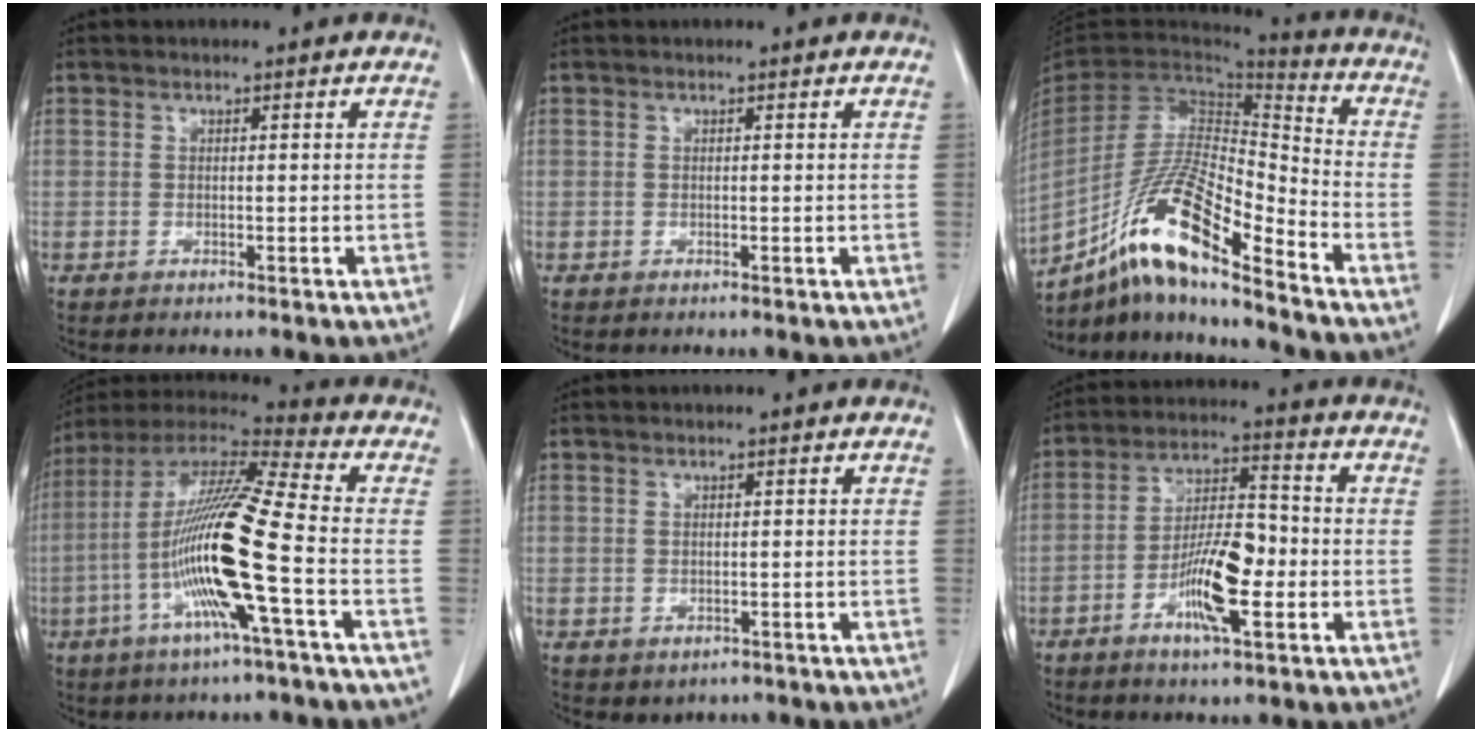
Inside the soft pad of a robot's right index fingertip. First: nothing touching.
{"total": 0.0}
{"total": 17.8, "force": [-11.8, 2.1, 13.1], "torque": [-0.264, -0.011, -0.216]}
{"total": 17.9, "force": [-4.4, -0.1, 17.4], "torque": [-0.343, -0.004, -0.096]}
{"total": 2.0, "force": [-0.8, 1.8, 0.6], "torque": [-0.009, 0.001, 0.000]}
{"total": 10.5, "force": [-3.4, 2.5, 9.6], "torque": [-0.179, 0.004, -0.061]}